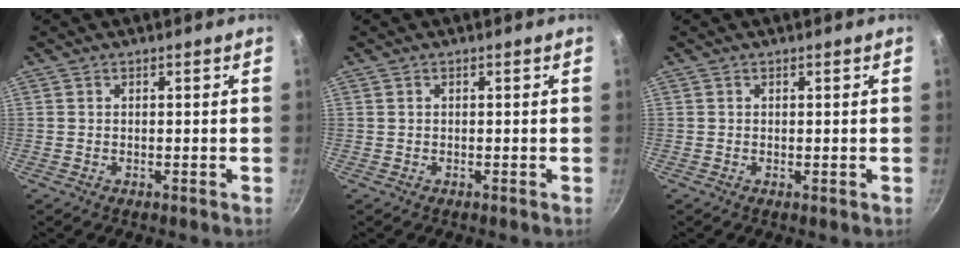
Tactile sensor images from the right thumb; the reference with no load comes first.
{"total": 0.0}
{"total": 0.0}